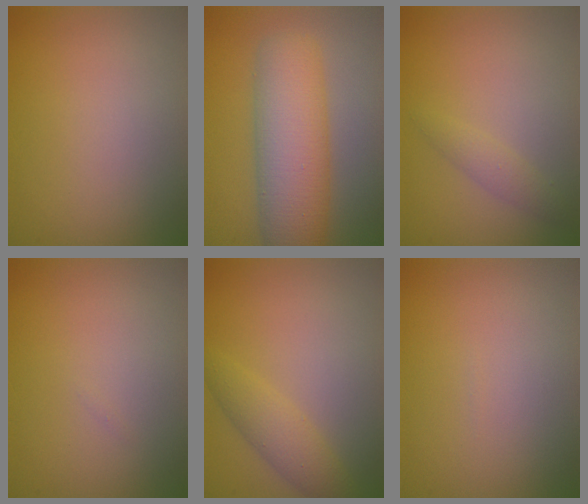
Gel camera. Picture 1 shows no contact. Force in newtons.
{"total": 7.6, "press": 7.6, "slide": 0.2}
{"total": 1.4, "press": 1.4, "slide": 0.0}
{"total": 0.0}
{"total": 2.7, "press": 2.7, "slide": 0.1}
{"total": 0.0}